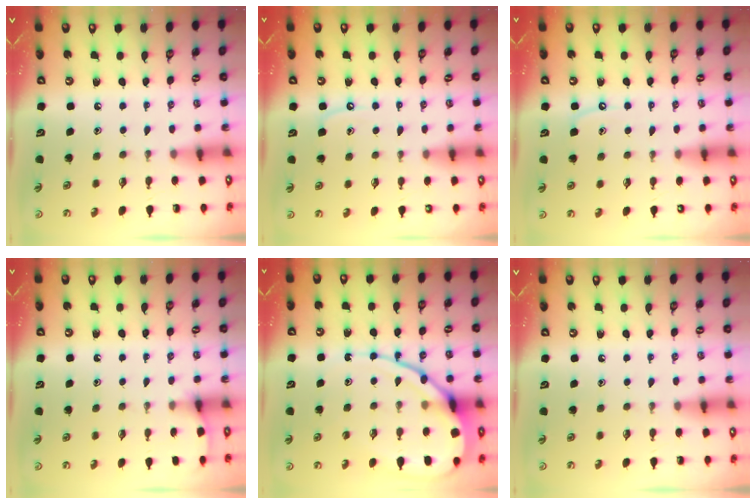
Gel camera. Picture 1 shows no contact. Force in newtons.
{"total": 5.9, "press": 5.8, "slide": 0.7}
{"total": 5.1, "press": 5.0, "slide": 0.7}
{"total": 2.4, "press": 2.4, "slide": 0.4}
{"total": 13.5, "press": 13.4, "slide": 1.2}
{"total": 0.0}